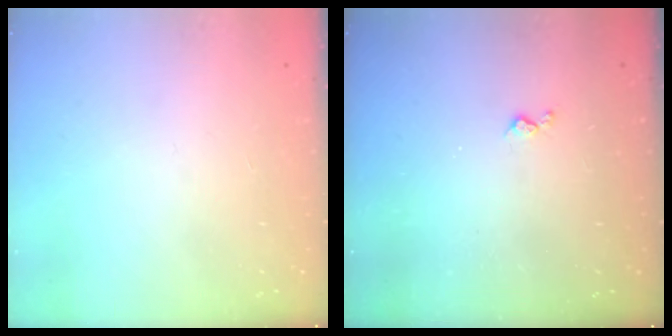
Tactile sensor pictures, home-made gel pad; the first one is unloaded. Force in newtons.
{"total": 3.3, "press": 3.2, "slide": 0.6}